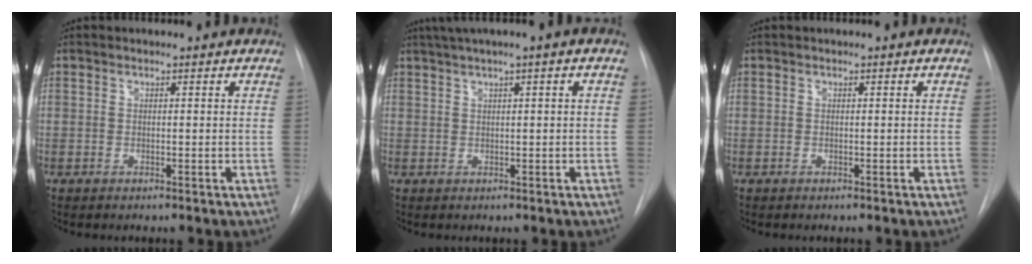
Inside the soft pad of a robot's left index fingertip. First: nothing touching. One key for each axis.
{"total": 4.6, "fx": 2.5, "fy": -0.4, "fz": 3.8, "tx": -0.073, "ty": 0.020, "tz": 0.046}
{"total": 0.0}